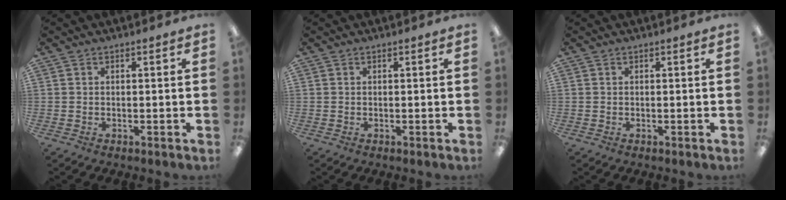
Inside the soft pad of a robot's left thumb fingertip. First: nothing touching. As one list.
[{"total": 0.0}, {"total": 0.0}]